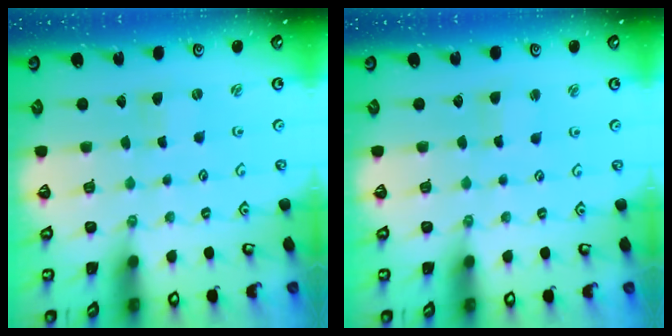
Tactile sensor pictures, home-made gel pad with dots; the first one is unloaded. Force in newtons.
{"total": 1.3, "press": 1.3, "slide": 0.3}